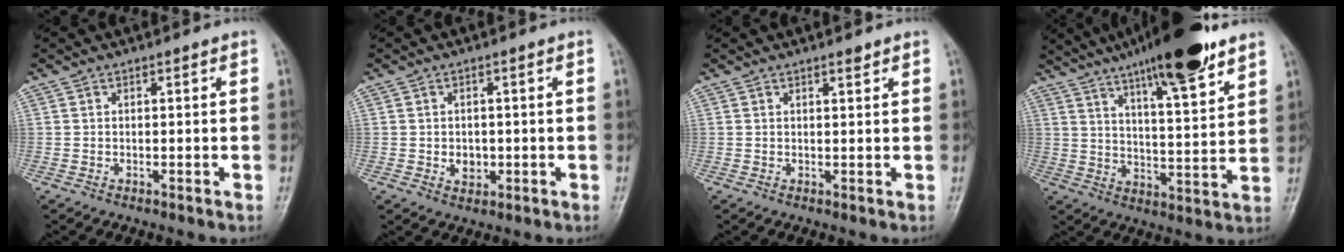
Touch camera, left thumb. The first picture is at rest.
{"total": 2.8, "force": [-0.4, 2.3, 1.7], "torque": [-0.015, 0.001, -0.001]}
{"total": 1.4, "force": [1.1, 0.2, 0.9], "torque": [-0.012, -0.007, 0.018]}
{"total": 18.4, "force": [12.7, 3.4, 12.9], "torque": [-0.179, -0.051, 0.200]}